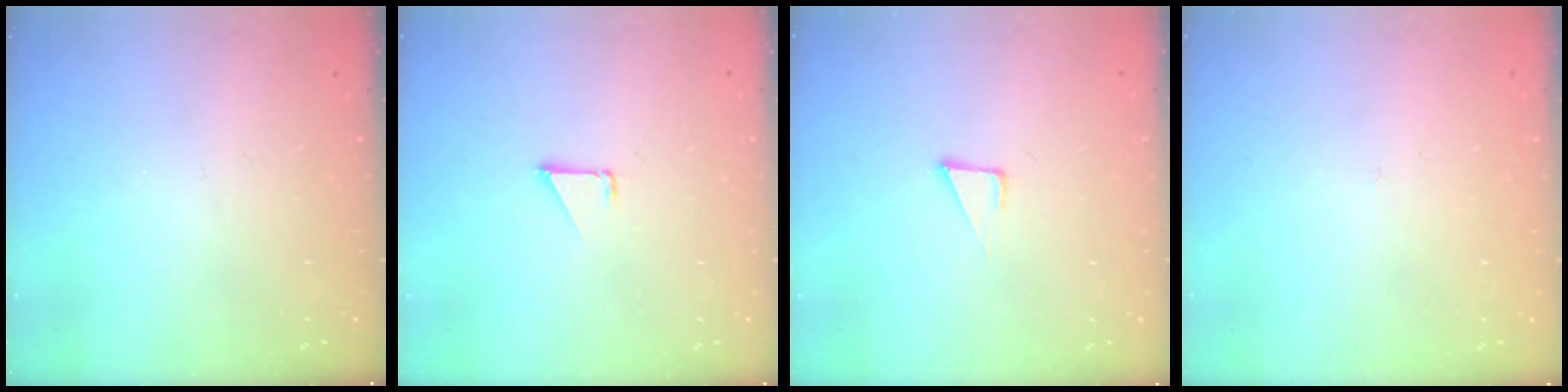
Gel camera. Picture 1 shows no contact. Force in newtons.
{"total": 1.0, "press": 1.0, "slide": 0.1}
{"total": 4.7, "press": 4.7, "slide": 0.3}
{"total": 1.4, "press": 1.4, "slide": 0.1}